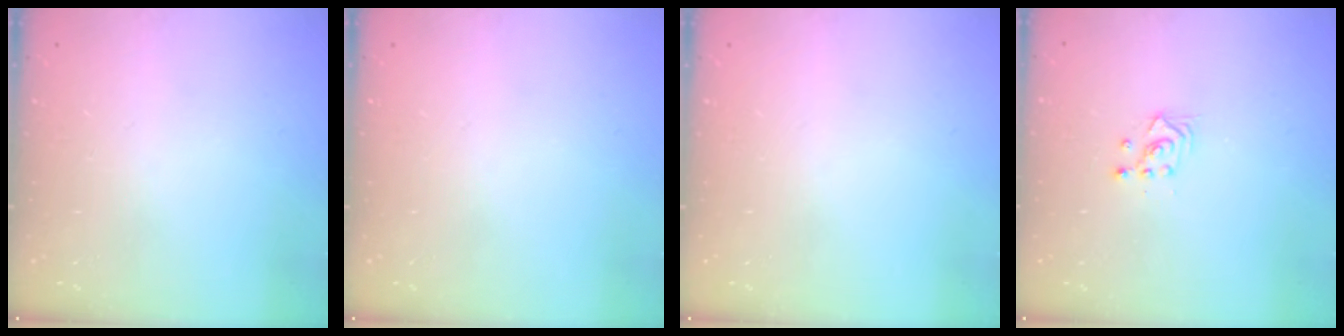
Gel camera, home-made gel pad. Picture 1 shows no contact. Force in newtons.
{"total": 0.0}
{"total": 0.0}
{"total": 2.3, "press": 2.3, "slide": 0.3}